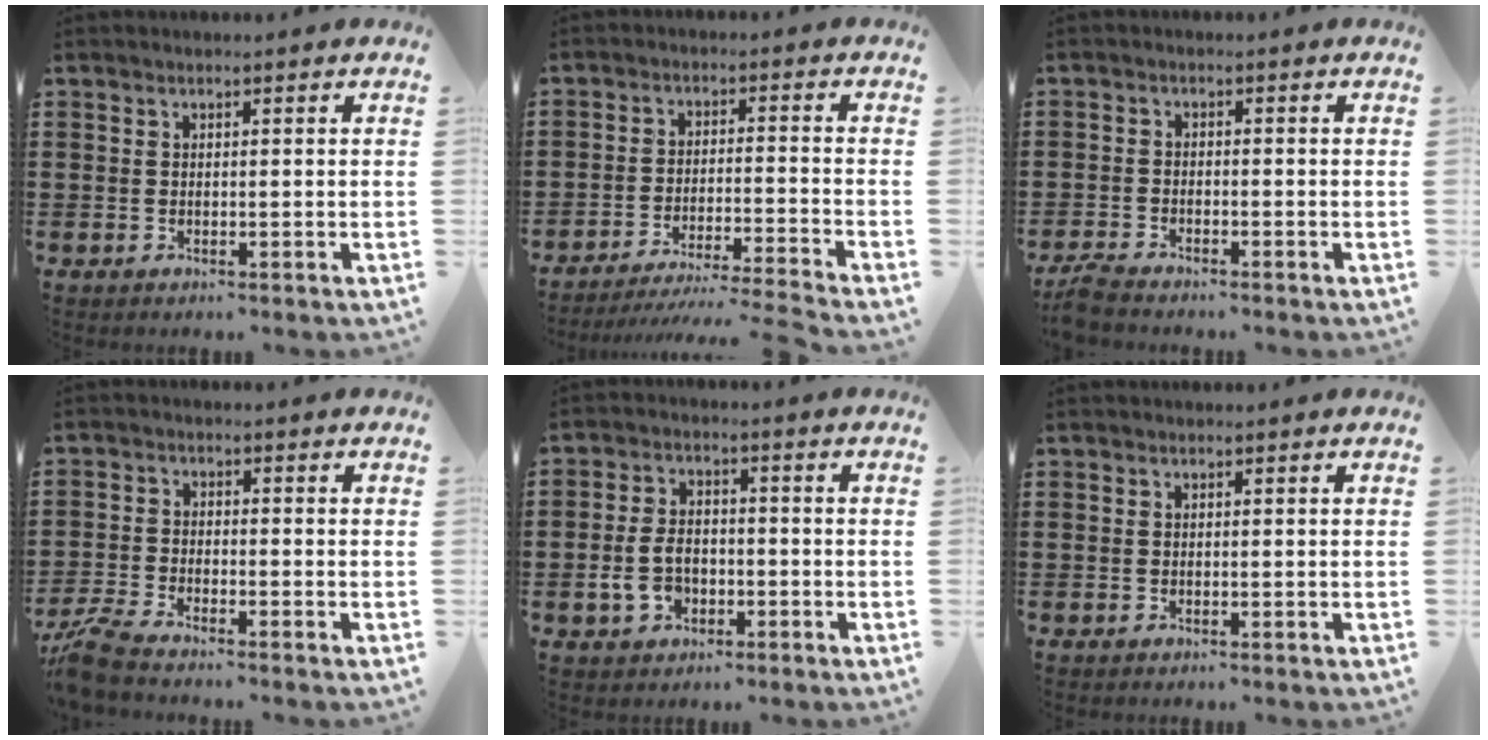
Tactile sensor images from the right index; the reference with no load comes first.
{"total": 4.6, "force": [-4.1, -0.8, 1.8], "torque": [-0.041, -0.021, -0.084]}
{"total": 2.6, "force": [-2.5, 0.1, 0.4], "torque": [-0.021, -0.002, -0.056]}
{"total": 4.1, "force": [-3.9, -0.1, 1.3], "torque": [-0.049, -0.016, -0.083]}
{"total": 5.7, "force": [-1.8, 3.6, 4.0], "torque": [-0.095, 0.001, -0.037]}
{"total": 0.0}